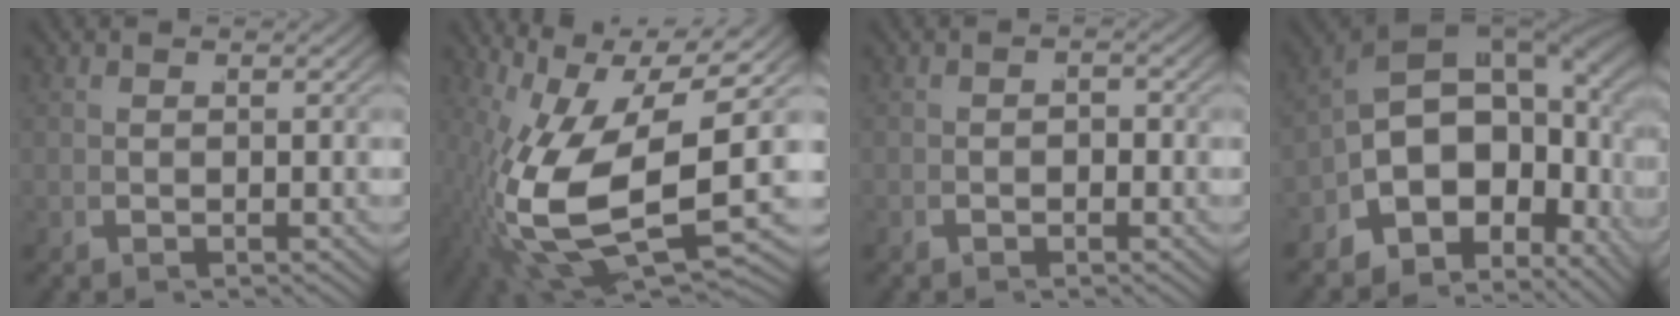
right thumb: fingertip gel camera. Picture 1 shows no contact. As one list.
[{"total": 16.3, "force": [-1.2, 9.0, 13.6], "torque": [-0.284, -0.062, 0.007]}, {"total": 0.8, "force": [-0.8, 0.3, 0.0], "torque": [0.010, -0.001, -0.023]}, {"total": 16.0, "force": [-0.6, 10.7, 11.9], "torque": [-0.193, -0.031, -0.021]}]